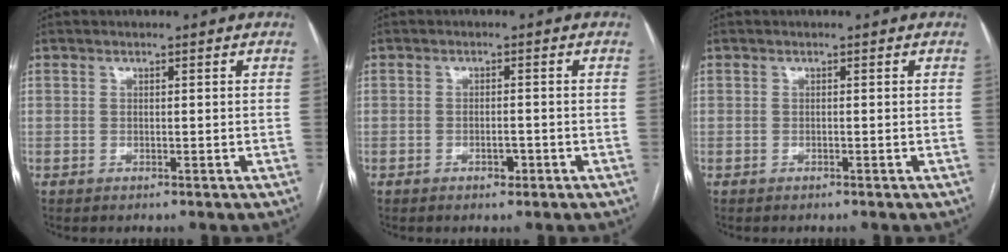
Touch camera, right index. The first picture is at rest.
{"total": 1.7, "force": [-0.9, 0.8, 1.3], "torque": [-0.021, 0.001, -0.011]}
{"total": 0.0}